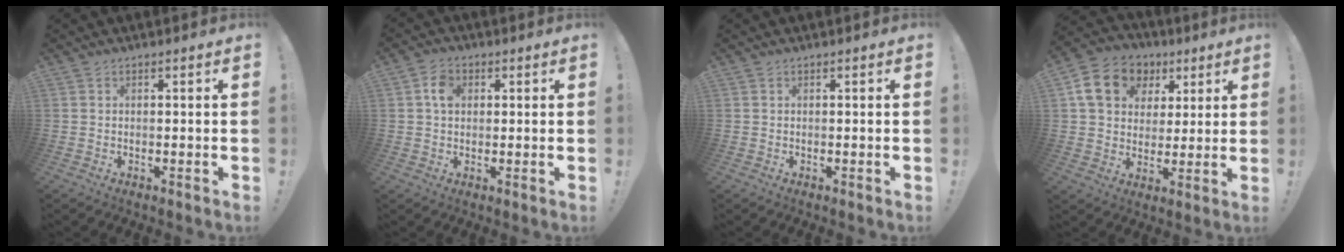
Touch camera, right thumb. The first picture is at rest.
{"total": 4.6, "force": [1.1, 3.5, 2.8], "torque": [-0.038, 0.004, 0.018]}
{"total": 0.0}
{"total": 14.5, "force": [5.7, 11.6, 6.6], "torque": [-0.091, -0.015, 0.114]}